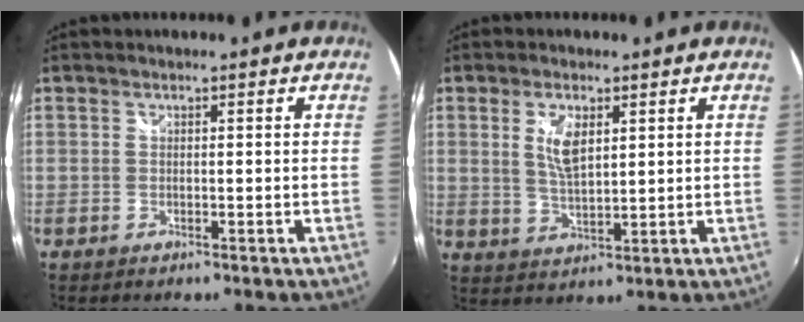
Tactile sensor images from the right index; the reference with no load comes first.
{"total": 5.6, "force": [1.9, 2.3, 4.7], "torque": [-0.087, -0.001, 0.039]}